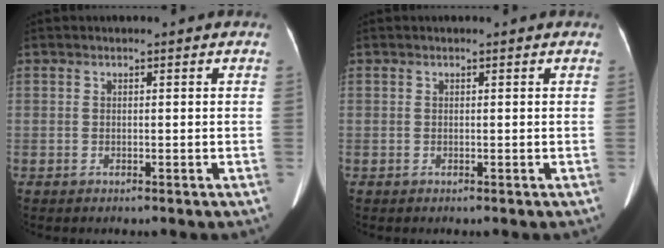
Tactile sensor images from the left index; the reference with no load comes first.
{"total": 0.0}